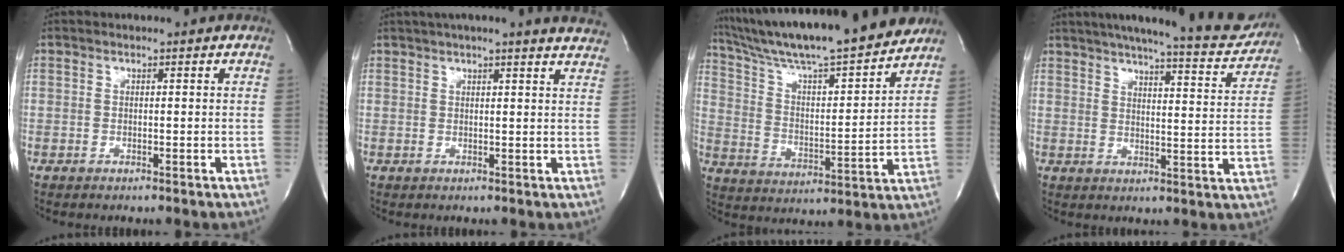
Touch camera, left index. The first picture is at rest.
{"total": 14.3, "force": [13.0, 0.2, 6.1], "torque": [-0.091, -0.002, 0.147]}
{"total": 22.0, "force": [19.5, 0.7, 10.1], "torque": [-0.178, -0.011, 0.307]}
{"total": 19.6, "force": [17.4, 2.3, 8.7], "torque": [-0.128, -0.026, 0.214]}